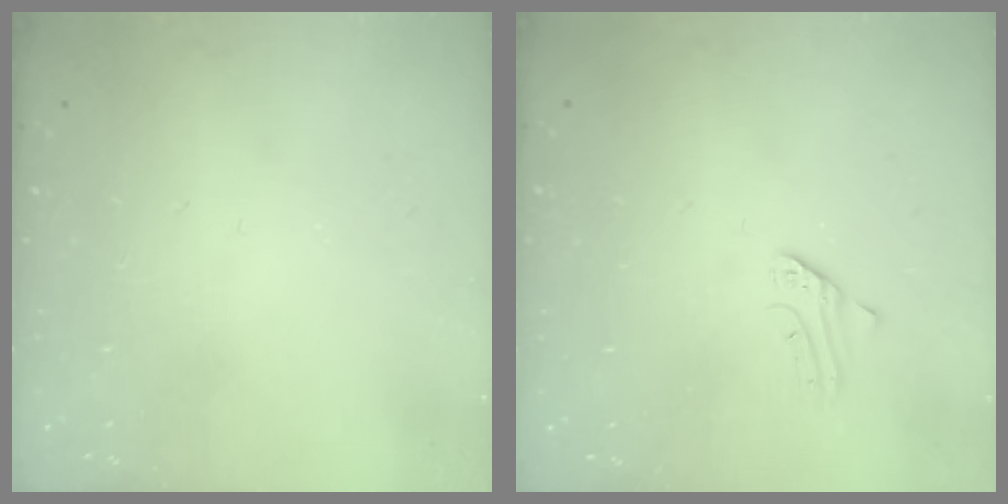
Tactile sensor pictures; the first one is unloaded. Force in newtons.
{"total": 1.5, "press": 1.5, "slide": 0.1}